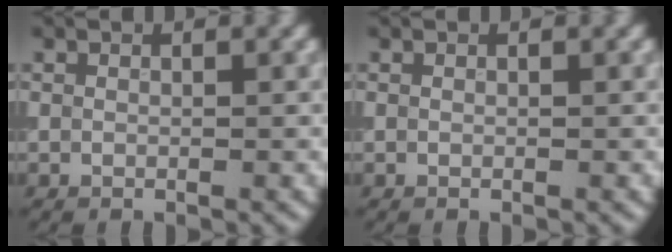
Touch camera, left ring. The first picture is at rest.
{"total": 0.0}